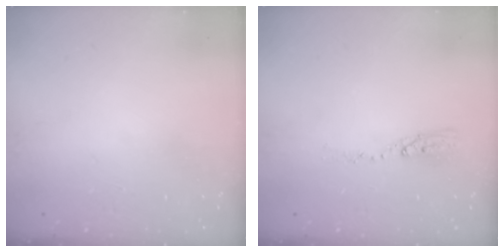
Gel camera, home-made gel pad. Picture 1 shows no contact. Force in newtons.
{"total": 4.8, "press": 4.7, "slide": 0.4}